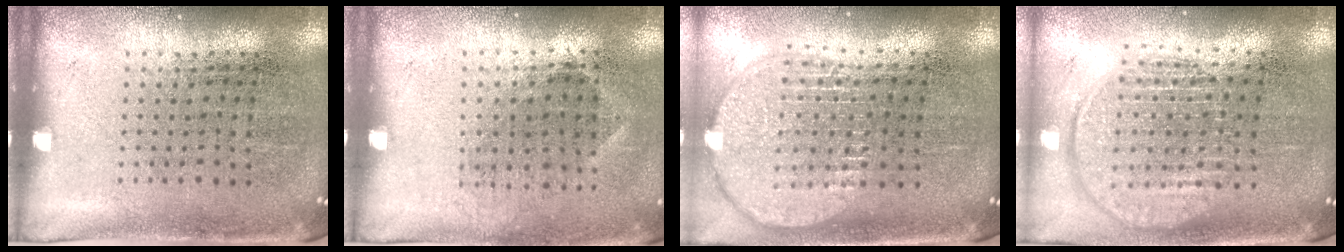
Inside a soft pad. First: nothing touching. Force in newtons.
{"total": 0.8, "press": 0.7, "slide": 0.5}
{"total": 2.0, "press": 1.7, "slide": 1.1}
{"total": 1.8, "press": 1.5, "slide": 1.0}